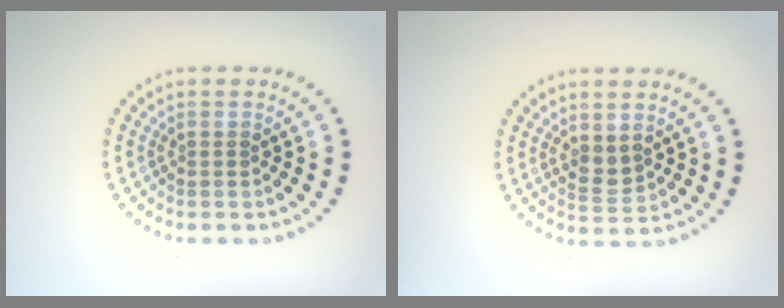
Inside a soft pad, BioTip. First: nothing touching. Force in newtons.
{"total": 1.7, "press": 1.6, "slide": 0.7}